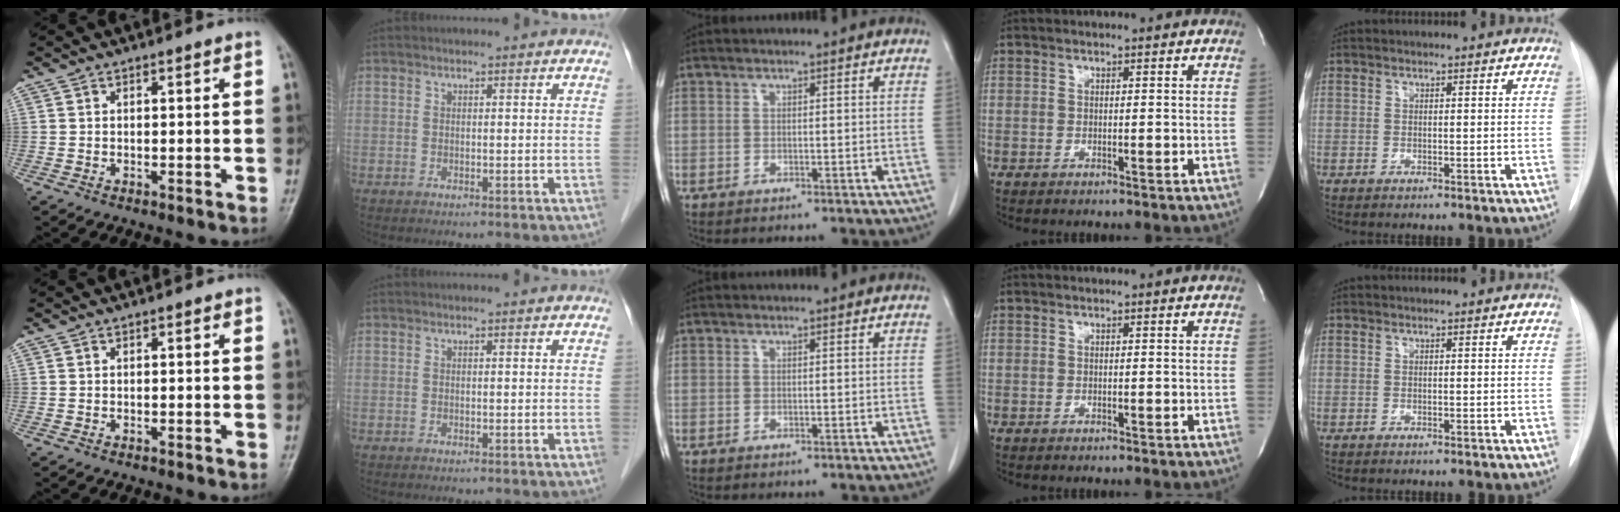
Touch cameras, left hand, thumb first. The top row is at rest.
{}